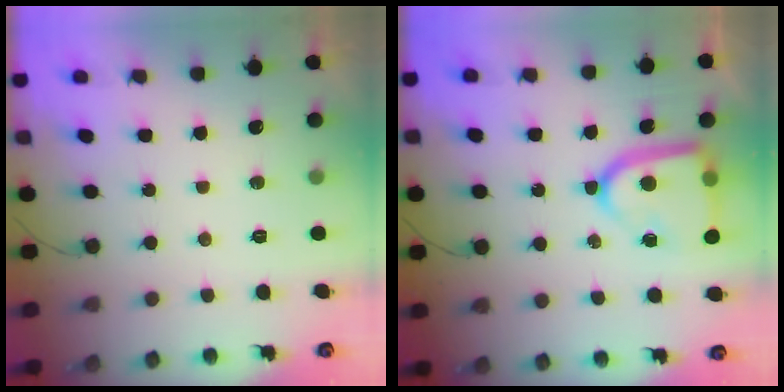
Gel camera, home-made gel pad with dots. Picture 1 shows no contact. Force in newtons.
{"total": 16.3, "press": 16.2, "slide": 1.6}